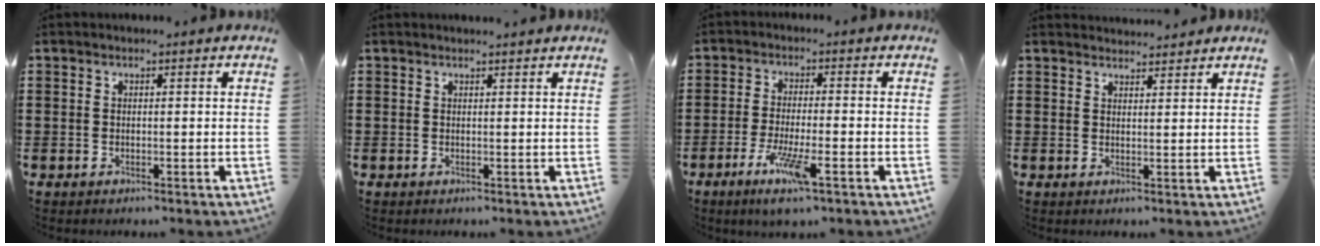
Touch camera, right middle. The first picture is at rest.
{"total": 0.7, "force": [0.7, -0.1, 0.1], "torque": [0.005, -0.004, 0.012]}
{"total": 6.4, "force": [-3.4, 0.7, 5.4], "torque": [-0.110, -0.014, -0.061]}
{"total": 2.3, "force": [2.2, 0.3, -0.1], "torque": [0.004, -0.001, 0.042]}